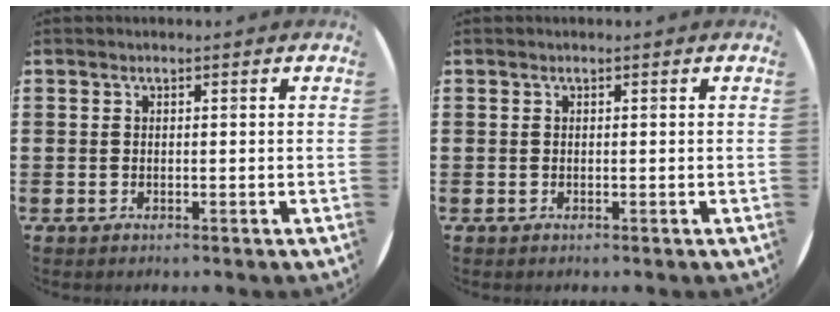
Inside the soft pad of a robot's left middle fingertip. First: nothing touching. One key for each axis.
{"total": 0.0}